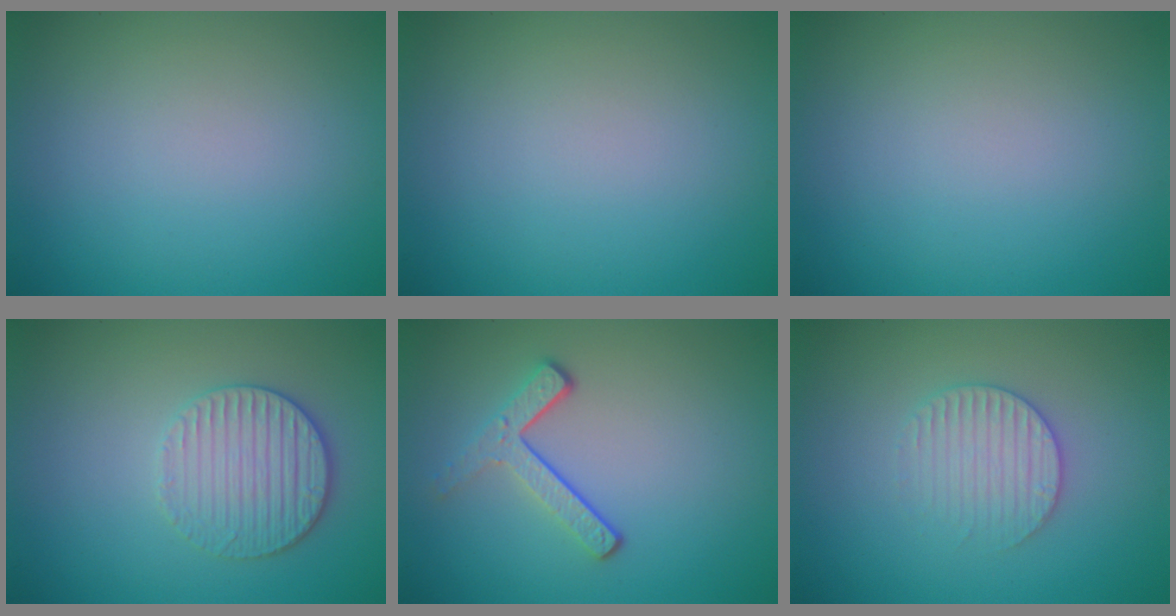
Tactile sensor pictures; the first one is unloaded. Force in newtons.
{"total": 0.0}
{"total": 0.0}
{"total": 3.4, "press": 3.2, "slide": 1.1}
{"total": 3.0, "press": 2.2, "slide": 2.0}
{"total": 2.8, "press": 2.7, "slide": 0.6}